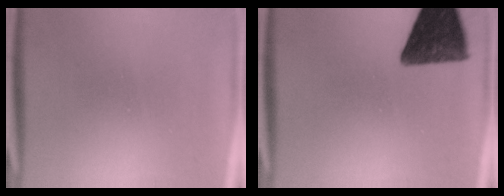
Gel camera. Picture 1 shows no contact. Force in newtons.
{"total": 12.4}